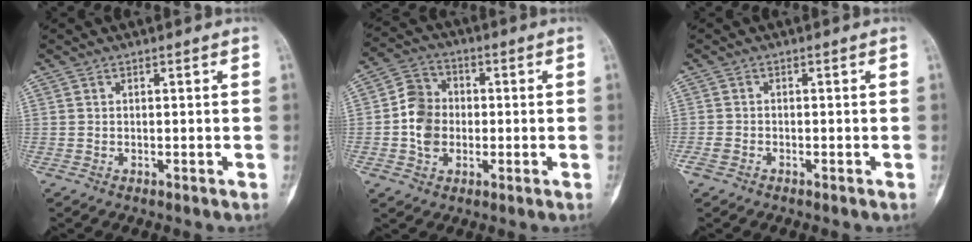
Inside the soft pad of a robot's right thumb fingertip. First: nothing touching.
{"total": 8.2, "force": [-1.0, 6.9, 4.4], "torque": [-0.060, 0.019, -0.027]}
{"total": 1.7, "force": [-1.0, 1.1, 0.9], "torque": [-0.028, 0.000, -0.022]}